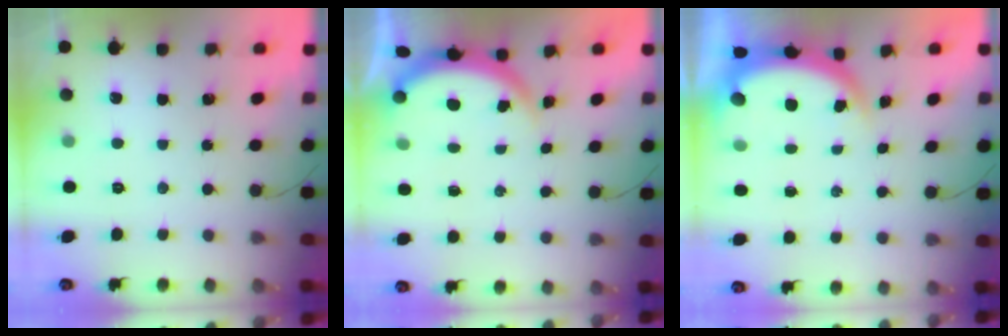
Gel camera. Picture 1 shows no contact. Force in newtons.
{"total": 3.8, "press": 3.7, "slide": 0.6}
{"total": 5.2, "press": 5.1, "slide": 0.5}